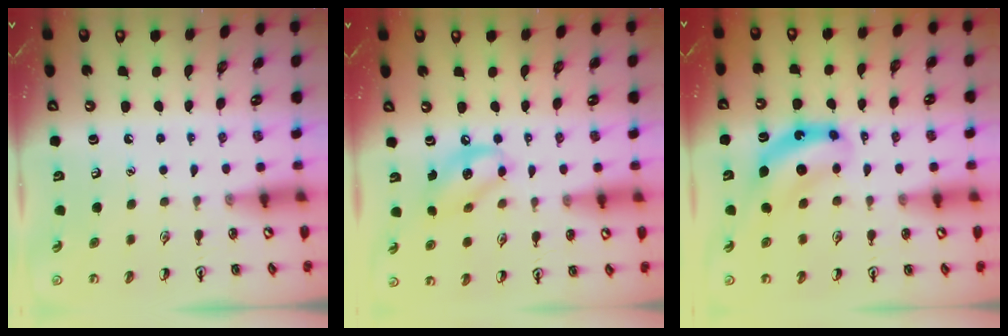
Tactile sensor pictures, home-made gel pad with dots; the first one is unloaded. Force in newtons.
{"total": 9.0, "press": 8.8, "slide": 1.9}
{"total": 8.0, "press": 7.8, "slide": 1.9}